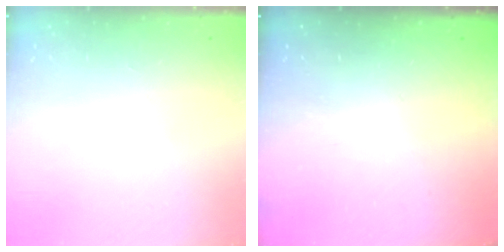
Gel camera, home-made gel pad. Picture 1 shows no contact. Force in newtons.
{"total": 0.0}